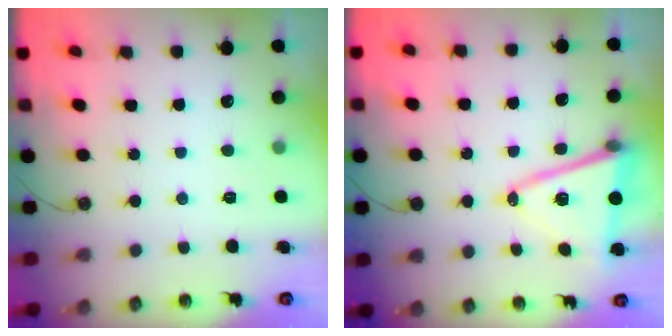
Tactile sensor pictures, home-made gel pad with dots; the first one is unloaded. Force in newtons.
{"total": 13.3, "press": 12.7, "slide": 3.9}